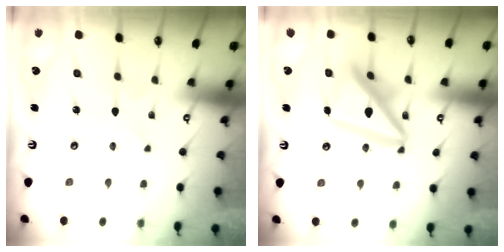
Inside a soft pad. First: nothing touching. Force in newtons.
{"total": 18.0, "press": 17.9, "slide": 2.0}